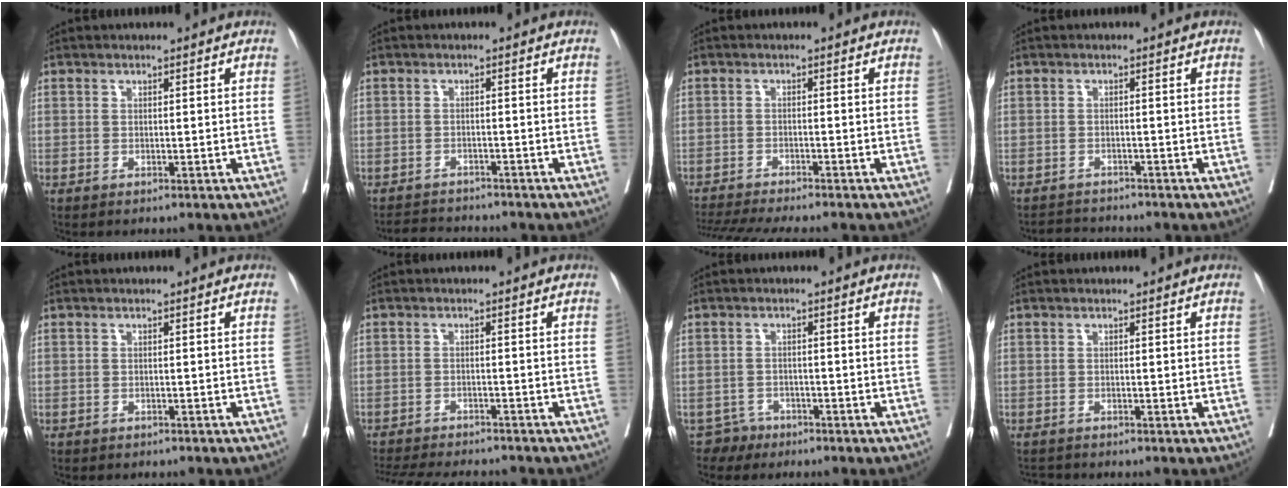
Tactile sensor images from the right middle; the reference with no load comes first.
{"total": 4.2, "force": [-4.0, 0.9, 0.3], "torque": [-0.001, -0.009, -0.066]}
{"total": 10.4, "force": [-9.4, 0.1, 4.5], "torque": [-0.057, -0.007, -0.142]}
{"total": 2.8, "force": [-2.7, 0.6, -0.4], "torque": [0.009, -0.009, -0.045]}
{"total": 1.8, "force": [-1.5, 0.7, 0.6], "torque": [-0.015, -0.002, -0.017]}
{"total": 12.5, "force": [-11.5, 2.3, 4.6], "torque": [-0.081, -0.009, -0.158]}
{"total": 2.2, "force": [-1.7, 1.3, -0.5], "torque": [0.009, 0.006, -0.030]}
{"total": 0.9, "force": [-0.9, 0.0, -0.2], "torque": [0.000, -0.007, -0.015]}